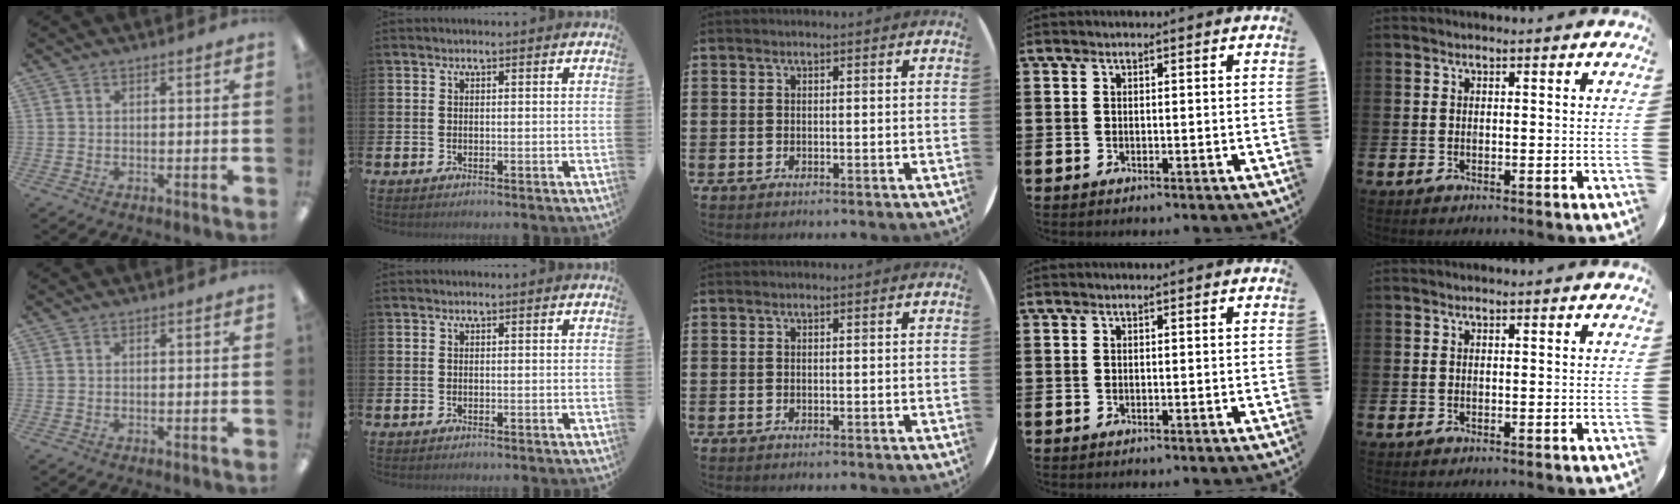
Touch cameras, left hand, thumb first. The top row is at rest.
{}